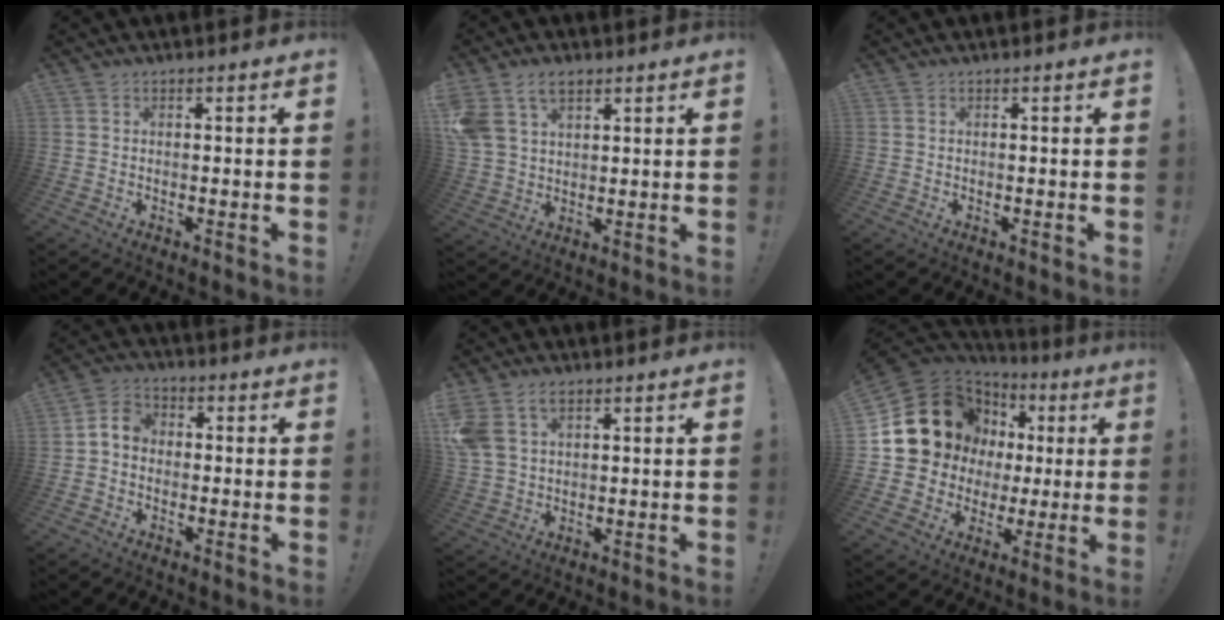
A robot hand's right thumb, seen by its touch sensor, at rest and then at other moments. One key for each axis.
{"total": 10.0, "fx": 5.8, "fy": 6.4, "fz": 5.1, "tx": -0.104, "ty": -0.014, "tz": 0.115}
{"total": 0.0}
{"total": 4.8, "fx": -1.2, "fy": 3.6, "fz": 2.9, "tx": -0.062, "ty": 0.017, "tz": -0.021}
{"total": 7.8, "fx": 4.0, "fy": 5.0, "fz": 4.5, "tx": -0.091, "ty": -0.004, "tz": 0.081}
{"total": 15.9, "fx": 6.7, "fy": 12.9, "fz": 6.4, "tx": -0.093, "ty": -0.045, "tz": 0.153}